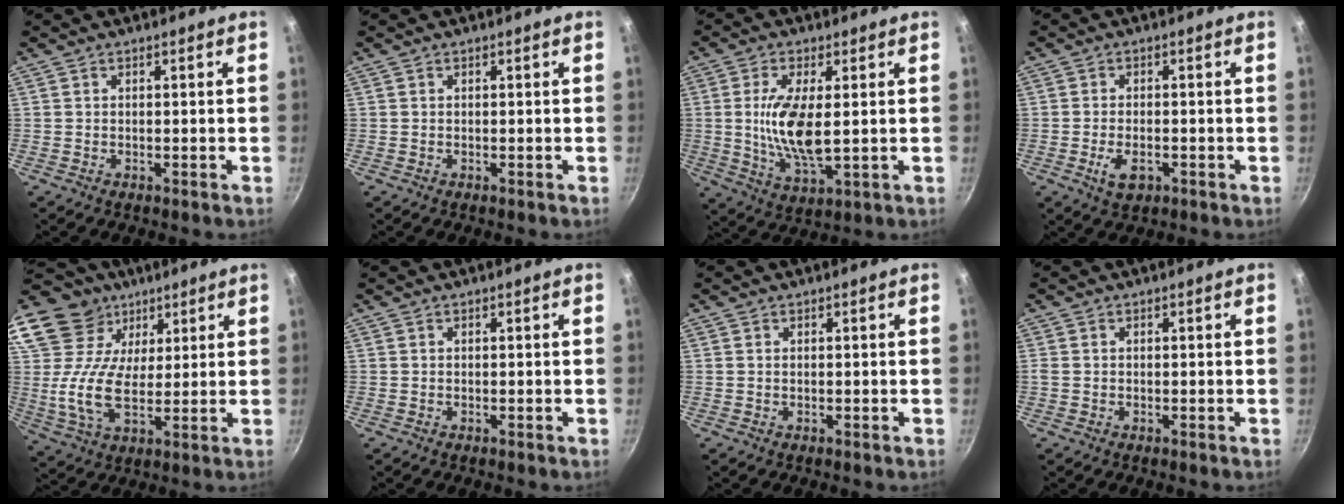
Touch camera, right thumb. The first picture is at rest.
{"total": 0.0}
{"total": 11.1, "force": [0.8, 4.2, 10.3], "torque": [-0.200, -0.014, 0.018]}
{"total": 4.6, "force": [-1.7, 2.6, 3.5], "torque": [-0.060, 0.007, -0.025]}
{"total": 21.9, "force": [11.1, 14.4, 12.3], "torque": [-0.253, -0.016, 0.201]}
{"total": 0.0}
{"total": 0.0}
{"total": 0.8, "force": [0.0, 0.7, 0.4], "torque": [-0.008, 0.001, -0.001]}